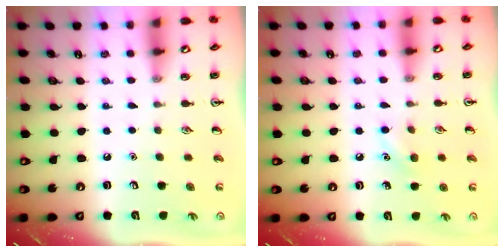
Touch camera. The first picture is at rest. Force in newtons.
{"total": 5.9, "press": 5.6, "slide": 1.8}